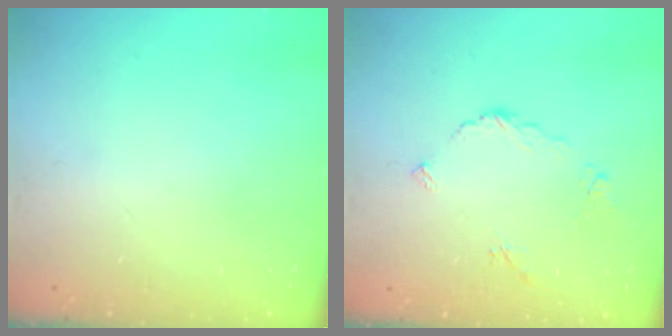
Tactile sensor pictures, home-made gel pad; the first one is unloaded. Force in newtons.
{"total": 5.2, "press": 5.2, "slide": 0.0}